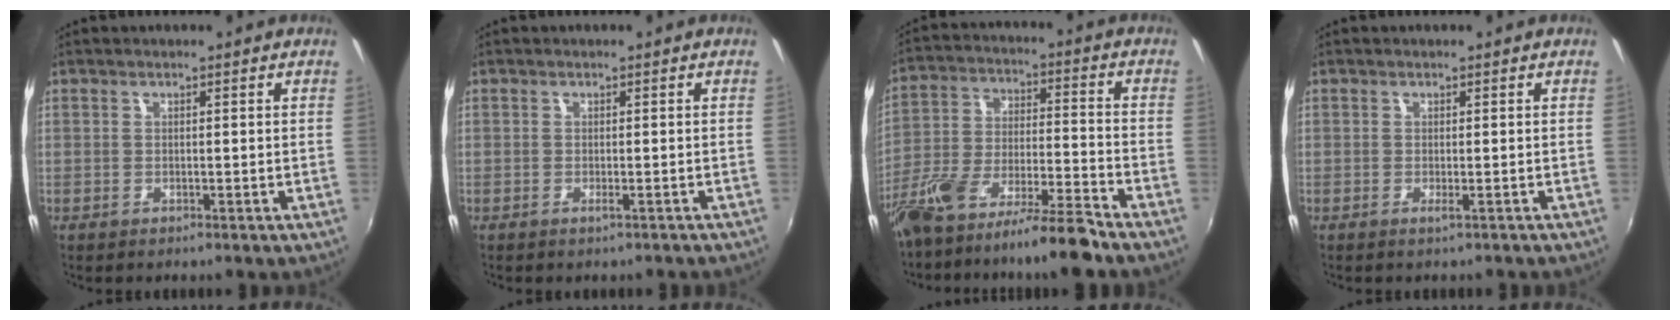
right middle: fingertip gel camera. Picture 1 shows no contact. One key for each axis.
{"total": 1.3, "fx": -1.1, "fy": 0.2, "fz": 0.6, "tx": -0.009, "ty": -0.001, "tz": -0.016}
{"total": 14.3, "fx": -11.5, "fy": 1.0, "fz": 8.5, "tx": -0.171, "ty": -0.021, "tz": -0.203}
{"total": 1.1, "fx": -0.8, "fy": -0.1, "fz": 0.6, "tx": -0.011, "ty": -0.001, "tz": -0.015}